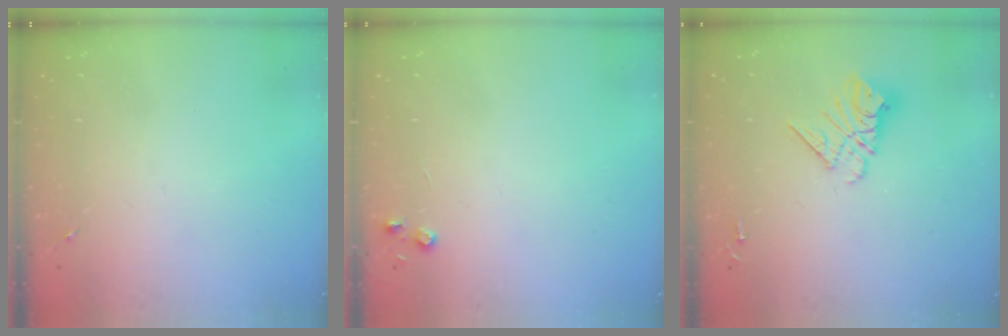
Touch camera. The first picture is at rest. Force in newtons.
{"total": 3.8, "press": 3.7, "slide": 0.5}
{"total": 10.7, "press": 10.7, "slide": 1.0}